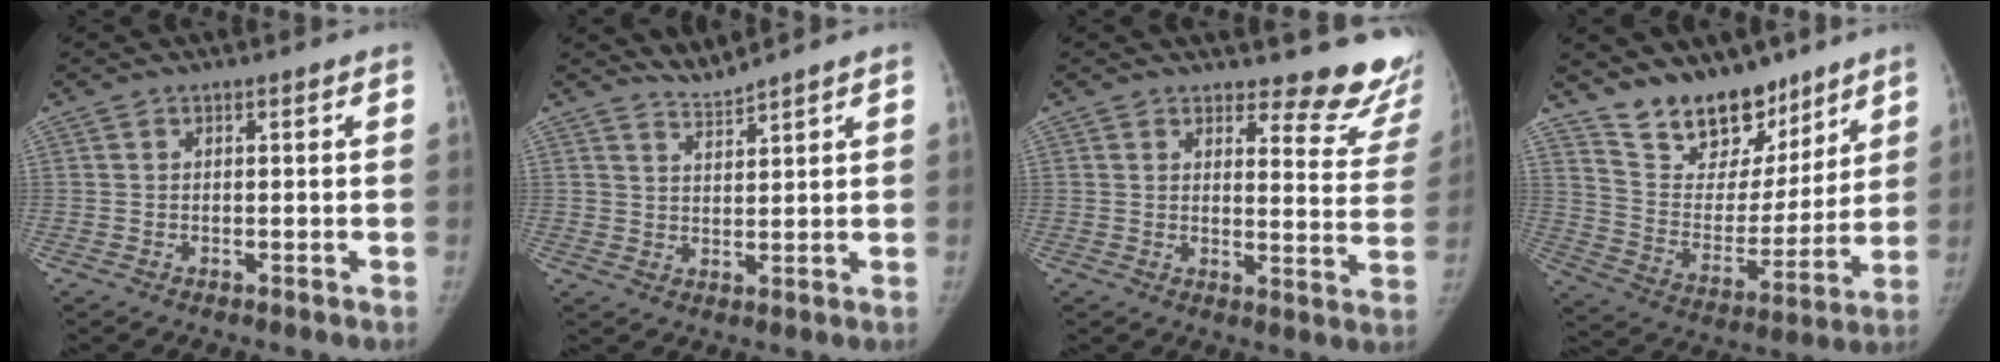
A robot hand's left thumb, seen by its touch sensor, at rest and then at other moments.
{"total": 3.0, "force": [3.0, -0.6, -0.2], "torque": [0.005, -0.024, 0.065]}
{"total": 13.2, "force": [12.2, 3.4, 3.7], "torque": [-0.002, -0.129, 0.123]}
{"total": 17.6, "force": [13.8, 8.9, 6.4], "torque": [-0.049, -0.094, 0.238]}